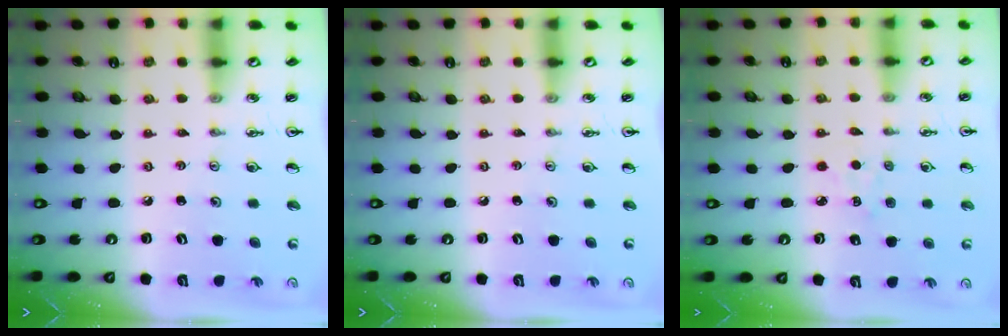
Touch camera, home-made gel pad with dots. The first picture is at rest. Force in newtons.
{"total": 0.0}
{"total": 3.5, "press": 3.4, "slide": 0.4}